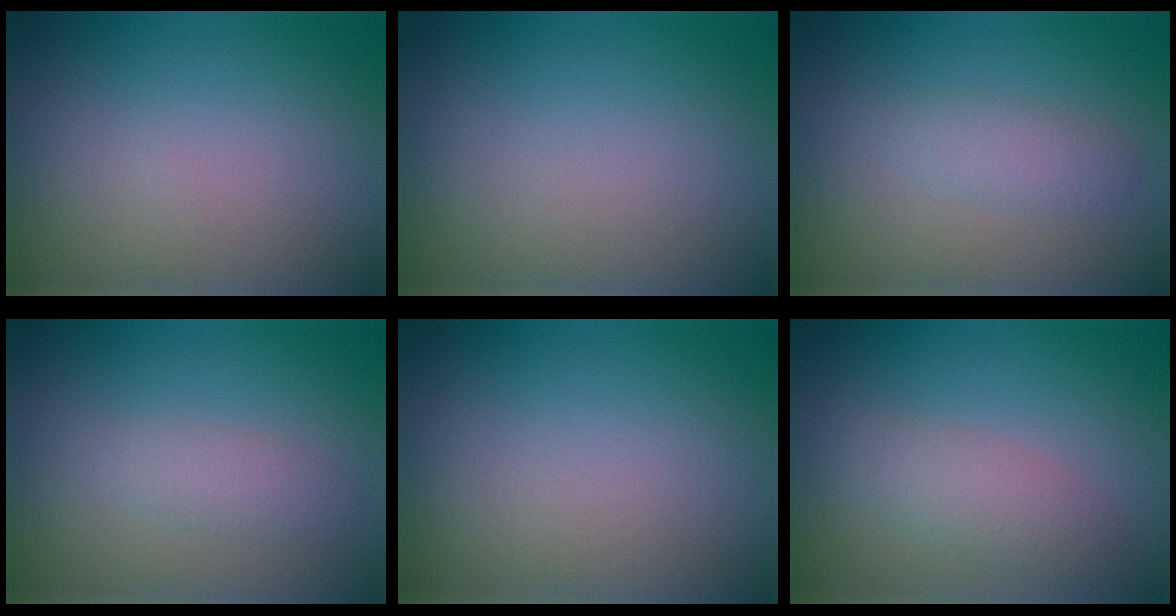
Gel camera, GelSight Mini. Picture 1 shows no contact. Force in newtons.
{"total": 0.0}
{"total": 1.8, "press": 1.8, "slide": 0.0}
{"total": 1.7, "press": 1.7, "slide": 0.1}
{"total": 0.0}
{"total": 2.6, "press": 2.6, "slide": 0.1}